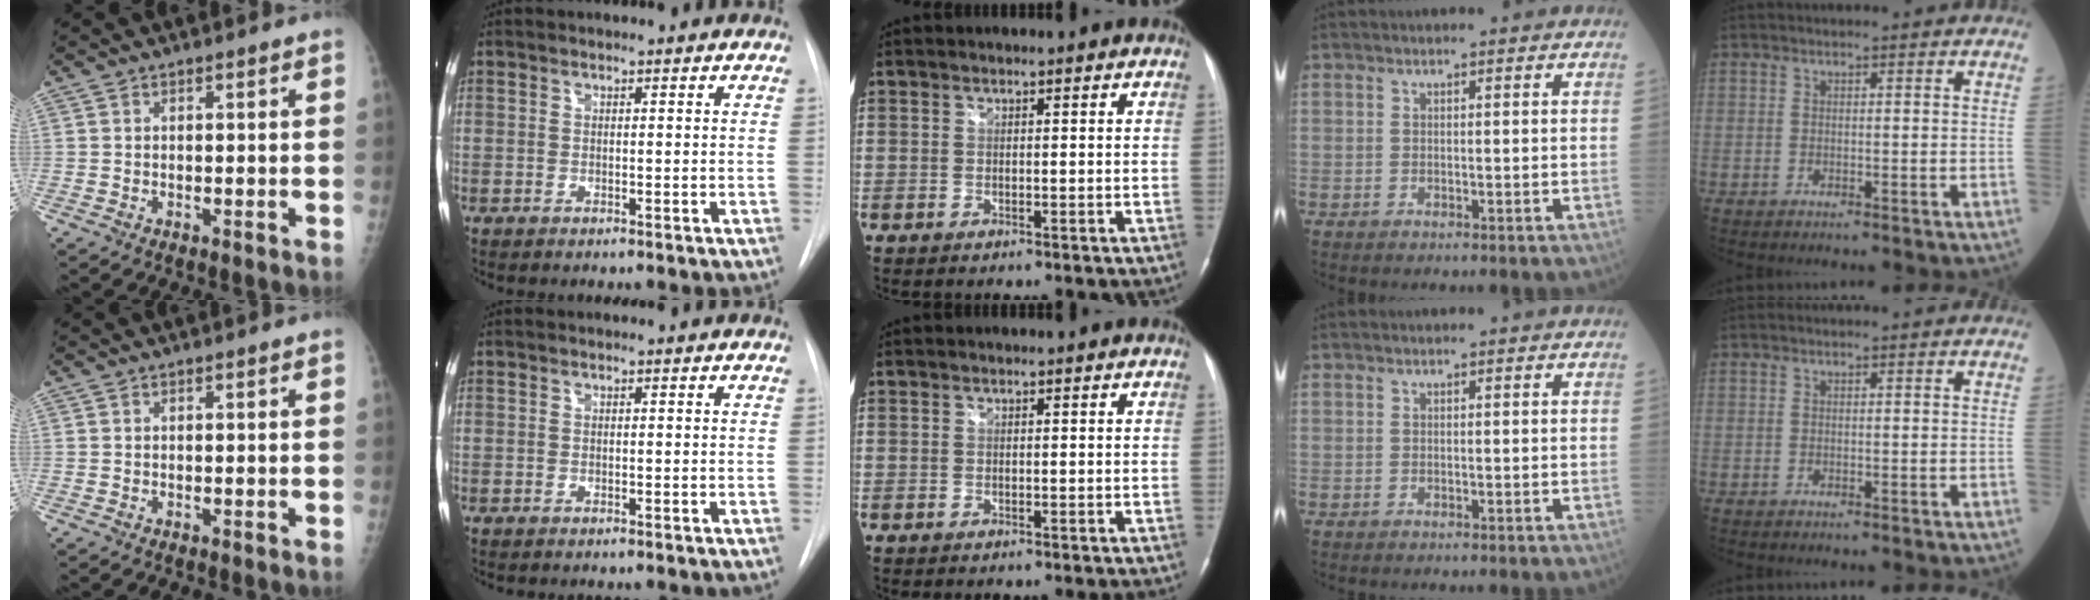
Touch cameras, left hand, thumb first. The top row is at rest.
{}